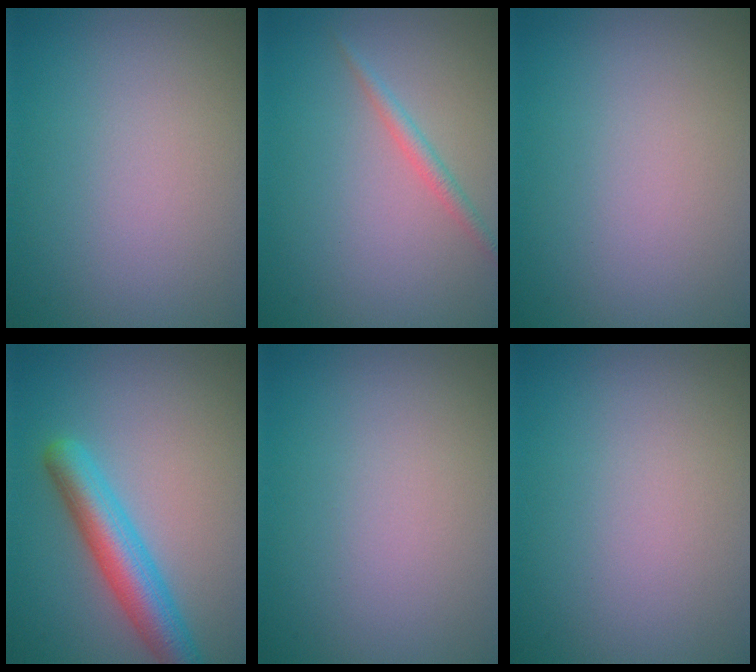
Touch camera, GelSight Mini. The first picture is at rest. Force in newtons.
{"total": 1.4, "press": 1.4, "slide": 0.1}
{"total": 0.0}
{"total": 5.1, "press": 5.1, "slide": 0.2}
{"total": 0.0}
{"total": 0.0}